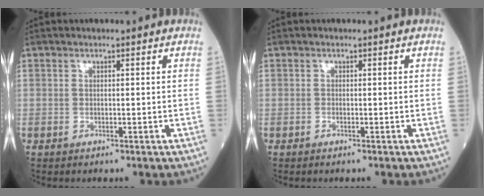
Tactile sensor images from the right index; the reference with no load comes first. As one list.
[{"total": 0.0}]